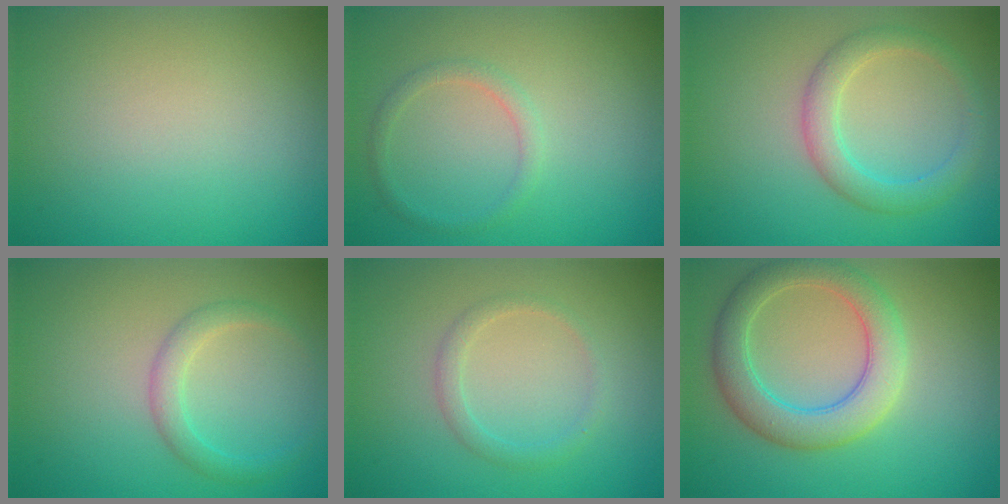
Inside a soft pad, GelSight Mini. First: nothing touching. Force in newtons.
{"total": 1.3, "press": 1.3, "slide": 0.1}
{"total": 3.1, "press": 3.1, "slide": 0.1}
{"total": 2.1, "press": 2.1, "slide": 0.1}
{"total": 1.5, "press": 1.5, "slide": 0.1}
{"total": 5.2, "press": 5.2, "slide": 0.2}